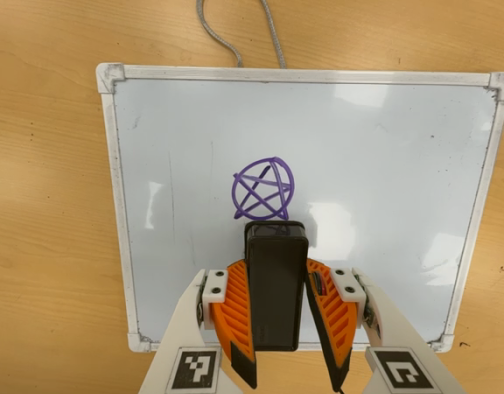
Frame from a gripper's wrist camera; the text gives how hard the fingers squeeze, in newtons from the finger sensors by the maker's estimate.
{"total": 6.5, "left": 5.4, "right": 7.7}